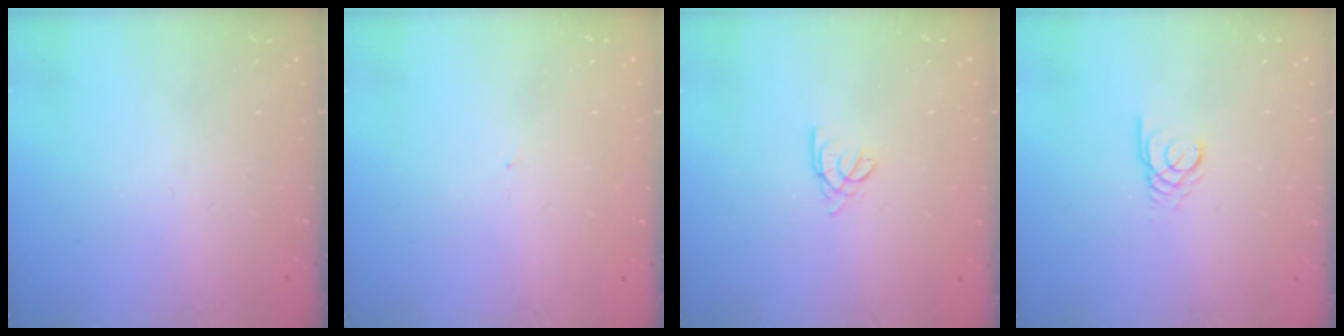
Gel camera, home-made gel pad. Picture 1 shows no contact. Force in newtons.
{"total": 0.8, "press": 0.8, "slide": 0.1}
{"total": 2.5, "press": 2.5, "slide": 0.5}
{"total": 2.5, "press": 2.5, "slide": 0.2}